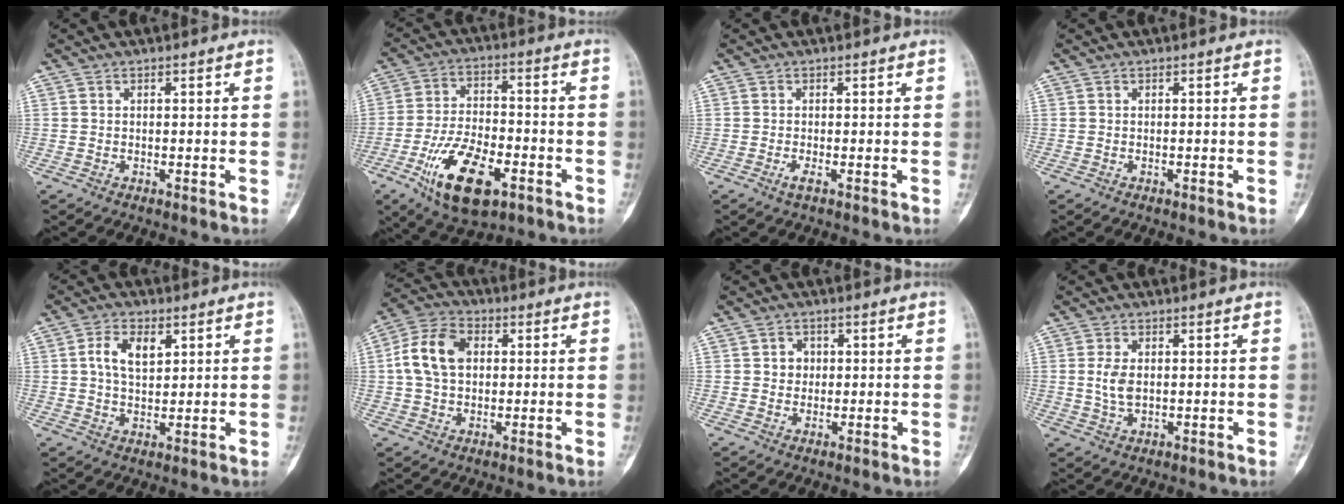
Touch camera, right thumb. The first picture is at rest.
{"total": 15.5, "force": [-7.0, 7.2, 11.8], "torque": [-0.202, 0.023, -0.116]}
{"total": 1.1, "force": [-0.5, 0.1, 1.0], "torque": [-0.028, -0.004, -0.014]}
{"total": 0.0}
{"total": 6.5, "force": [2.1, 3.8, 4.9], "torque": [-0.080, -0.002, 0.038]}
{"total": 10.5, "force": [1.5, 7.4, 7.2], "torque": [-0.128, 0.022, 0.020]}
{"total": 2.8, "force": [0.4, 2.5, 1.1], "torque": [0.003, 0.004, 0.004]}
{"total": 2.8, "force": [0.1, 1.6, 2.3], "torque": [-0.048, 0.000, 0.000]}